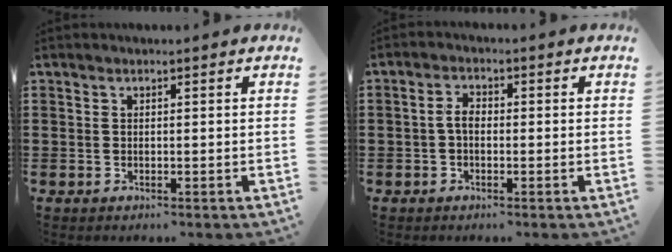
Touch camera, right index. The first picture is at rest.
{"total": 2.6, "force": [-0.6, 1.4, 2.1], "torque": [-0.049, 0.001, -0.015]}